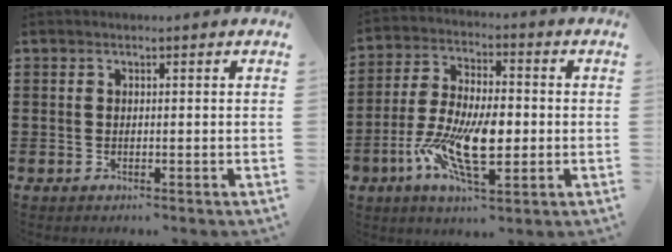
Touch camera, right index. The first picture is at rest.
{"total": 11.9, "force": [-3.4, 5.1, 10.2], "torque": [-0.222, -0.010, -0.060]}